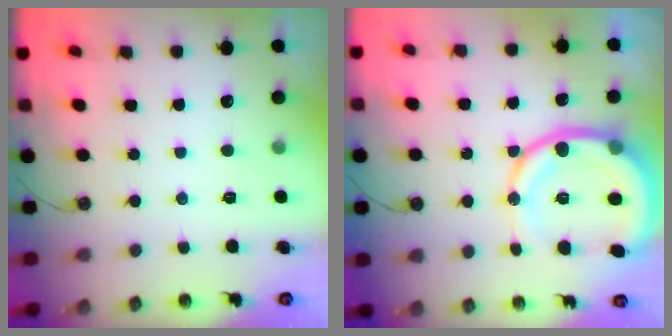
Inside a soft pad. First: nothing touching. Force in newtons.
{"total": 16.7, "press": 16.4, "slide": 3.2}